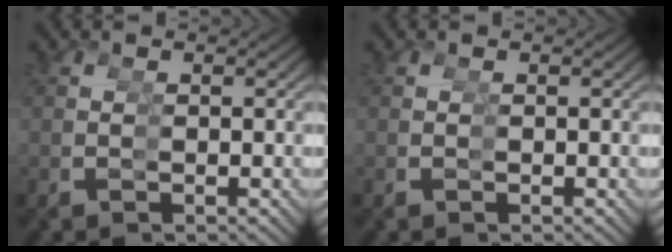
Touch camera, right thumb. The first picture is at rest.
{"total": 0.0}